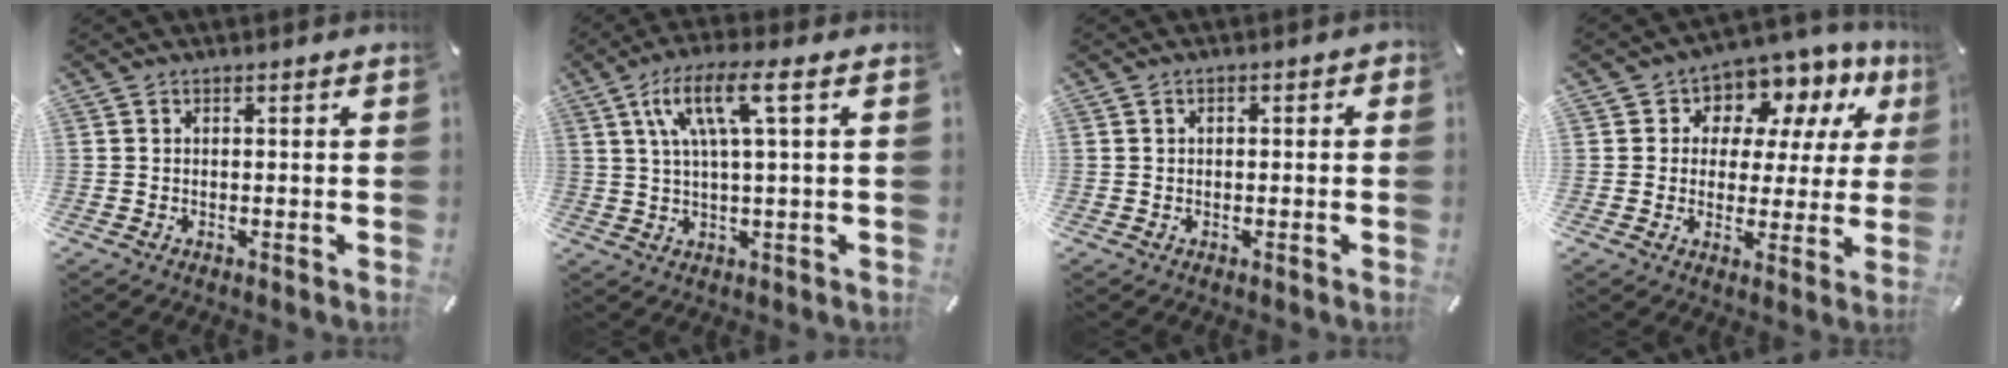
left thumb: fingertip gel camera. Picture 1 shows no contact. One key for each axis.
{"total": 10.6, "fx": 3.4, "fy": 2.3, "fz": 9.8, "tx": -0.196, "ty": 0.004, "tz": 0.057}
{"total": 1.3, "fx": -0.2, "fy": 1.0, "fz": 0.8, "tx": -0.013, "ty": 0.007, "tz": -0.007}
{"total": 8.6, "fx": 4.8, "fy": 6.5, "fz": 3.0, "tx": -0.057, "ty": -0.043, "tz": 0.086}